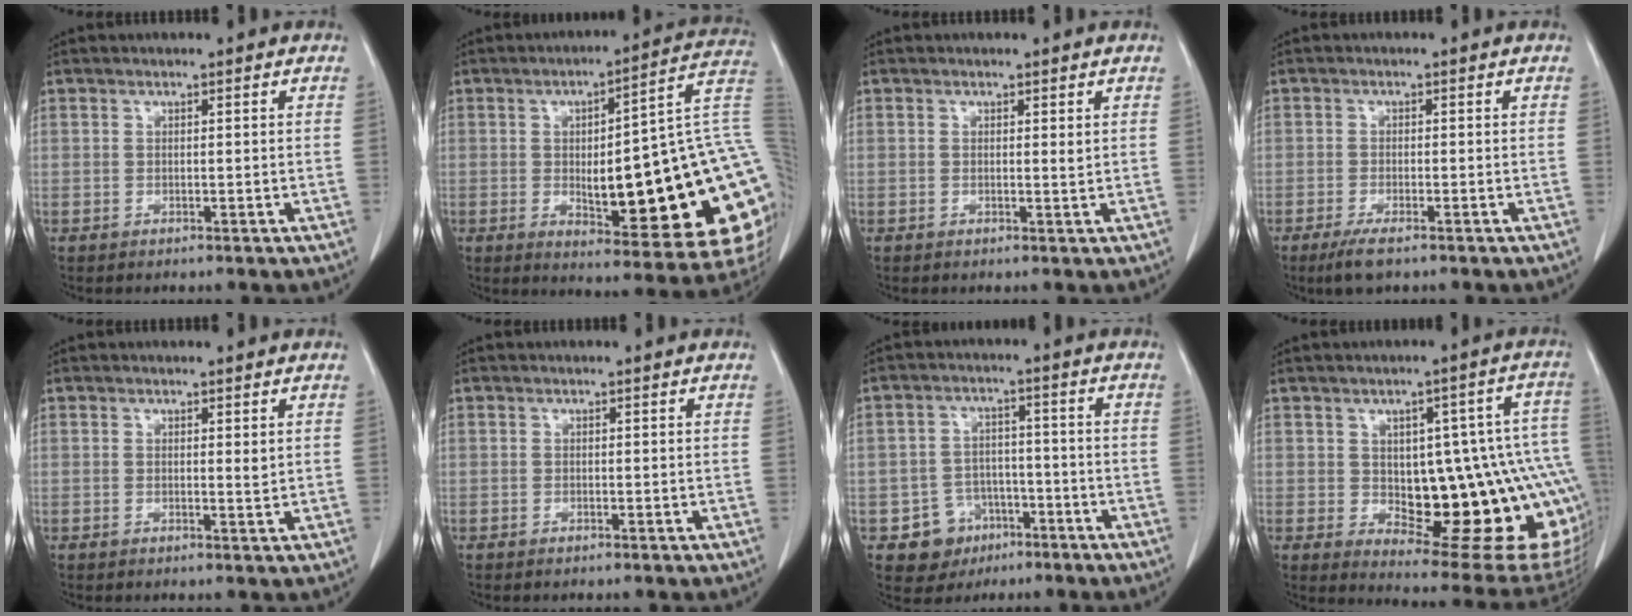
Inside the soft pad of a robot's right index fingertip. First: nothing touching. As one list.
[{"total": 28.1, "force": [-1.6, 5.7, 27.5], "torque": [-0.270, 0.020, -0.013]}, {"total": 0.7, "force": [0.3, 0.1, 0.6], "torque": [-0.012, -0.003, 0.004]}, {"total": 3.7, "force": [-2.4, 0.7, 2.6], "torque": [-0.052, -0.007, -0.041]}, {"total": 1.0, "force": [0.4, 0.2, 0.9], "torque": [-0.015, -0.004, 0.005]}, {"total": 0.0}, {"total": 6.7, "force": [-3.2, 5.8, 1.2], "torque": [-0.011, 0.014, -0.039]}, {"total": 23.2, "force": [-2.8, 7.8, 21.7], "torque": [-0.200, 0.025, -0.008]}]